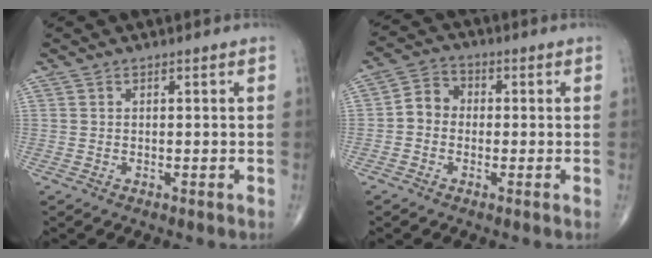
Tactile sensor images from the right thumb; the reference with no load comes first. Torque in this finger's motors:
{"motor_torque": [0.62, 0.55, 0.36, -0.18, 0.00]}